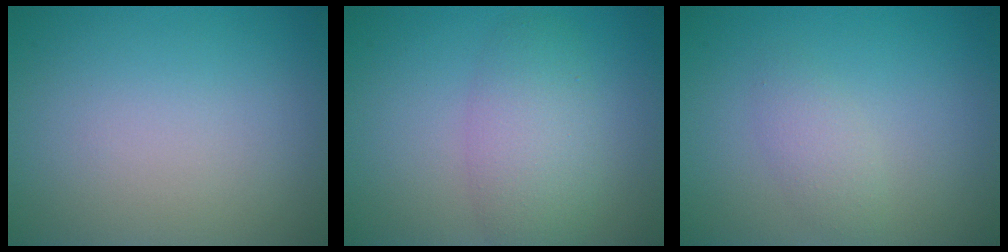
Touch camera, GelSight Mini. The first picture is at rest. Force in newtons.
{"total": 4.2, "press": 4.2, "slide": 0.1}
{"total": 1.7, "press": 1.7, "slide": 0.0}